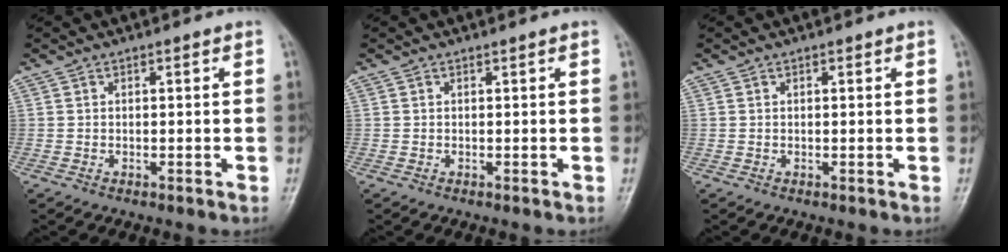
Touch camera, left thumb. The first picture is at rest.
{"total": 0.0}
{"total": 0.5, "force": [0.1, 0.3, 0.4], "torque": [-0.003, 0.003, 0.001]}